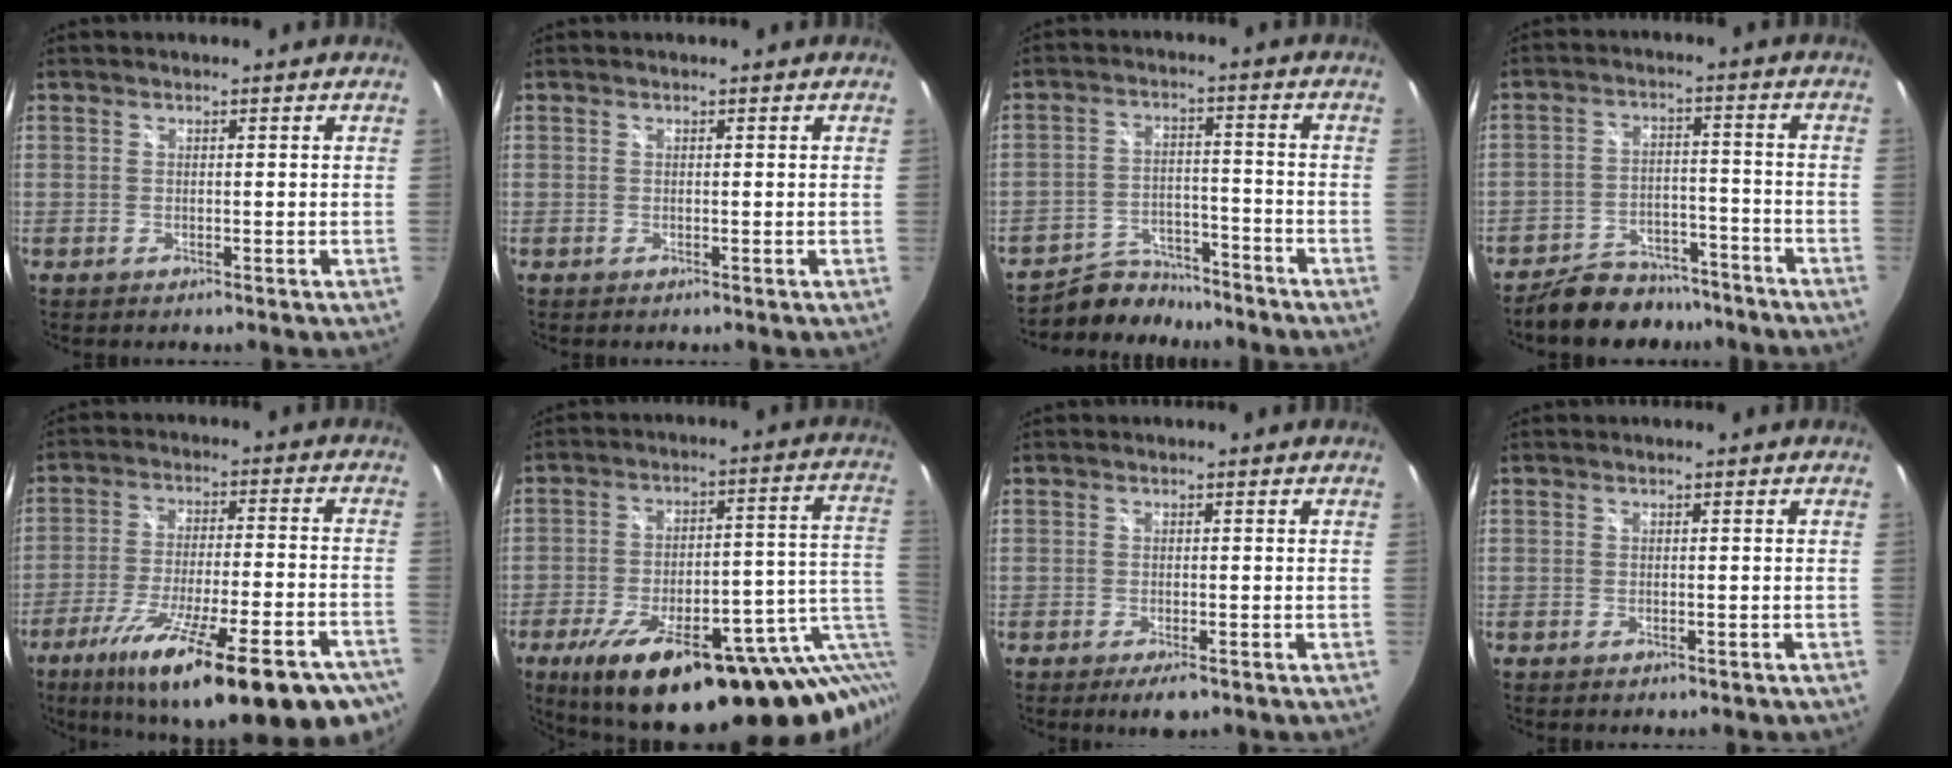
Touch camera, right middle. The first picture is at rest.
{"total": 0.0}
{"total": 8.8, "force": [-8.1, 3.0, 1.4], "torque": [-0.043, 0.010, -0.127]}
{"total": 12.5, "force": [-10.8, 4.9, 3.9], "torque": [-0.089, 0.013, -0.149]}
{"total": 28.4, "force": [-19.5, 6.1, 19.8], "torque": [-0.314, -0.063, -0.274]}
{"total": 29.1, "force": [-14.5, 9.3, 23.5], "torque": [-0.322, -0.013, -0.188]}
{"total": 3.5, "force": [-2.3, 1.1, 2.4], "torque": [-0.047, -0.013, -0.036]}
{"total": 1.4, "force": [-0.9, 0.7, 0.7], "torque": [-0.011, -0.003, -0.011]}